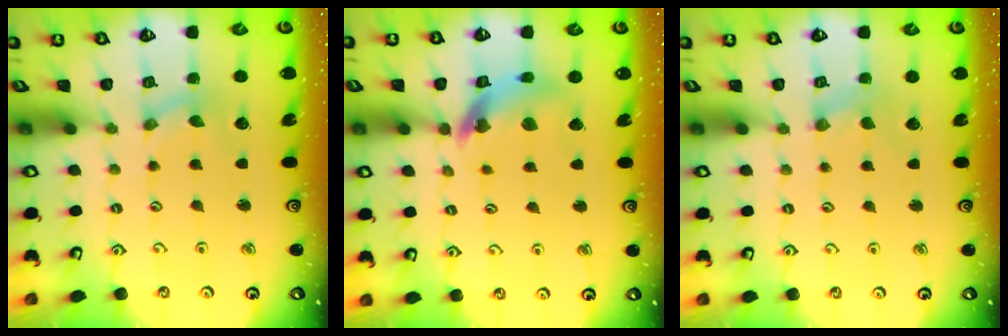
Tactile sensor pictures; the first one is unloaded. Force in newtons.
{"total": 12.4, "press": 12.3, "slide": 1.4}
{"total": 0.0}